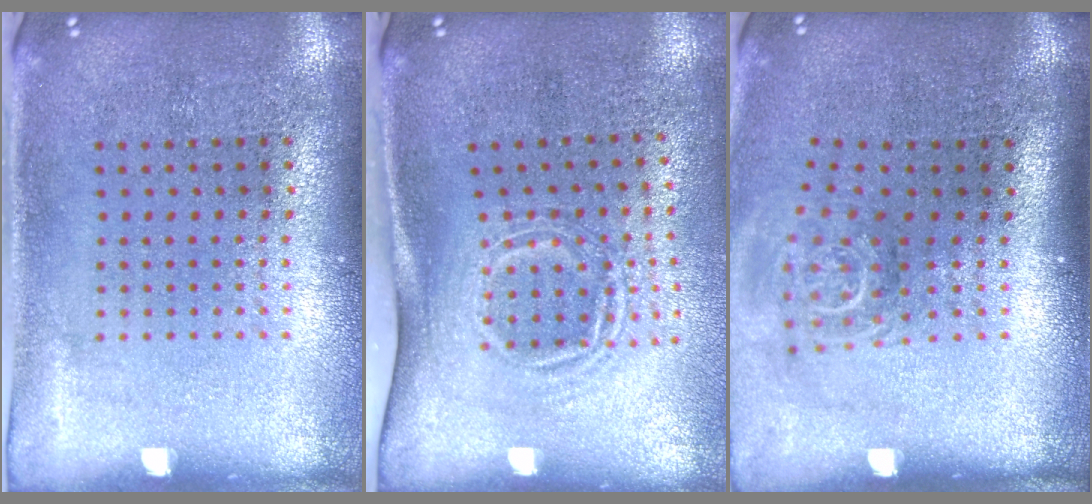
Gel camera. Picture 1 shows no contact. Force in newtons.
{"total": 1.7, "press": 1.2, "slide": 1.2}
{"total": 1.8, "press": 1.2, "slide": 1.3}